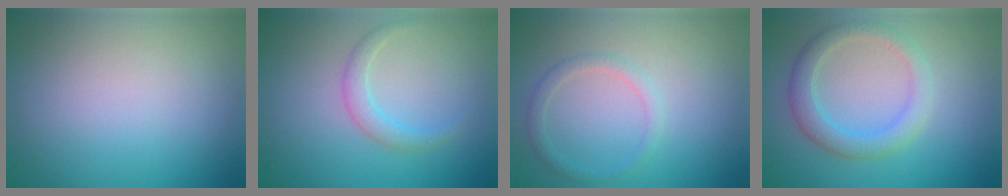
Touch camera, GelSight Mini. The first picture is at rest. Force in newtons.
{"total": 1.7, "press": 1.7, "slide": 0.1}
{"total": 1.3, "press": 1.3, "slide": 0.1}
{"total": 3.1, "press": 3.1, "slide": 0.1}